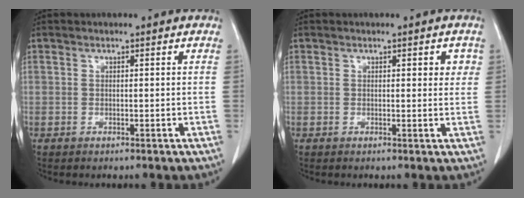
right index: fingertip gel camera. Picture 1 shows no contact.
{"total": 2.2, "force": [0.8, 1.0, 1.8], "torque": [-0.017, 0.001, 0.007]}